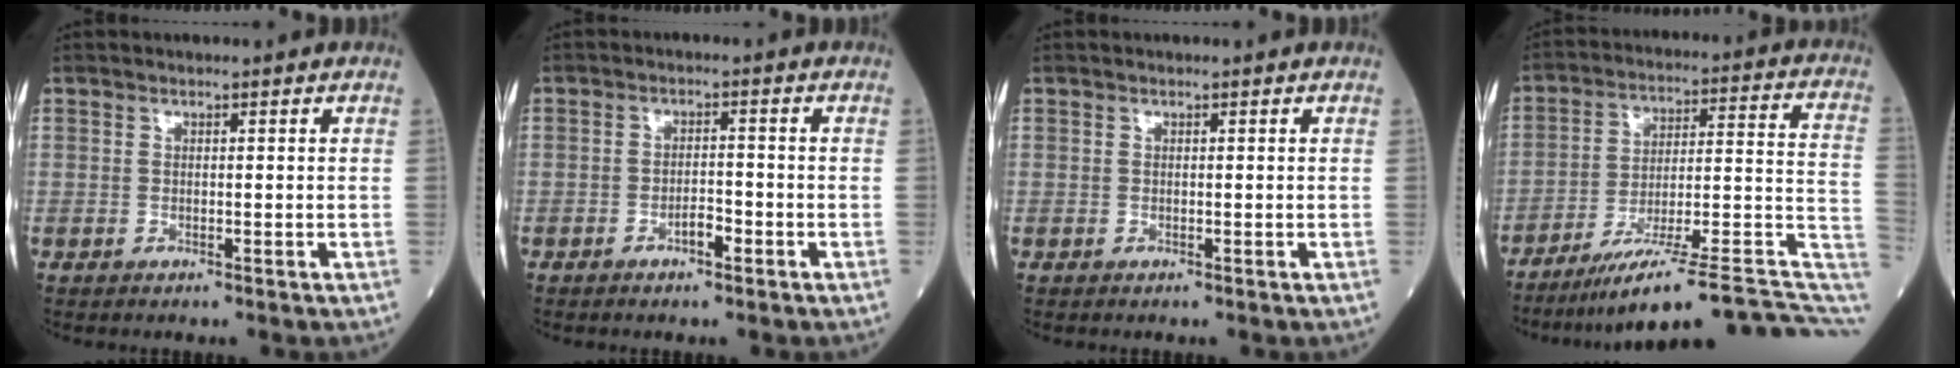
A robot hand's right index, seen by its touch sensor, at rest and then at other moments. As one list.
[{"total": 2.4, "force": [-1.4, 0.8, 1.8], "torque": [-0.027, 0.004, -0.025]}, {"total": 0.0}, {"total": 21.4, "force": [-15.5, 1.8, 14.6], "torque": [-0.142, 0.035, -0.233]}]